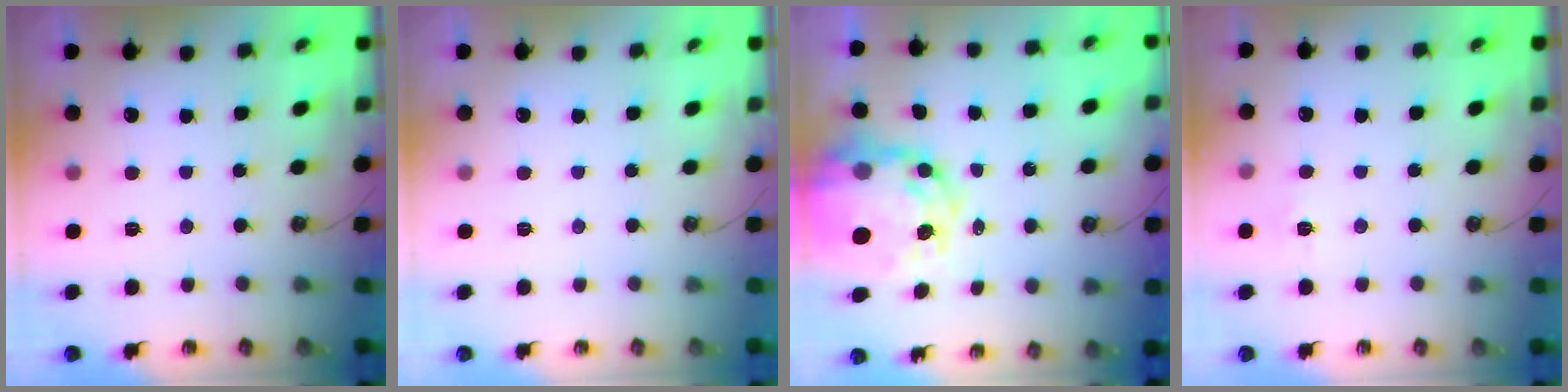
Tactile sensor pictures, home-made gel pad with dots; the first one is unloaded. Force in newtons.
{"total": 0.0}
{"total": 16.1, "press": 16.1, "slide": 1.4}
{"total": 5.1, "press": 5.1, "slide": 0.6}